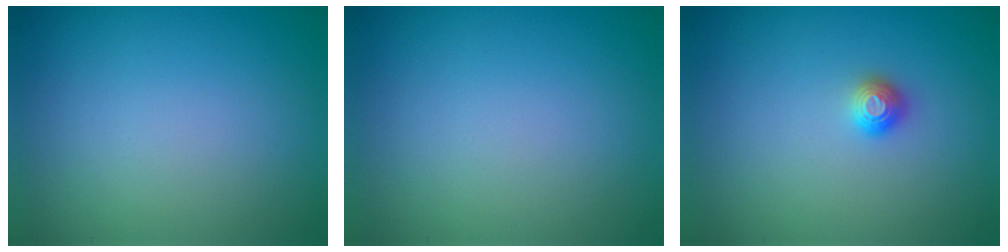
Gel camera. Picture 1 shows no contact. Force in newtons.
{"total": 0.0}
{"total": 1.1, "press": 1.0, "slide": 0.2}